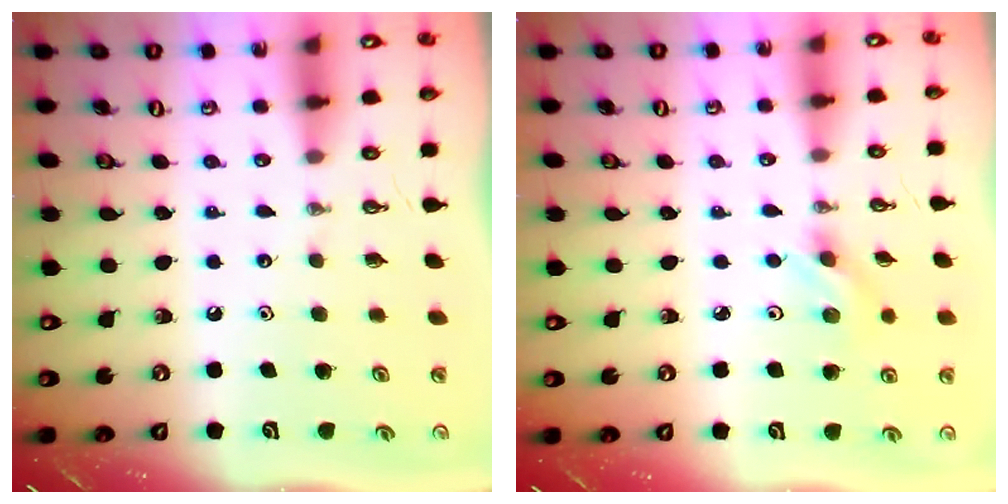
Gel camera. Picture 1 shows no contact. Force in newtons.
{"total": 2.6, "press": 2.3, "slide": 1.1}